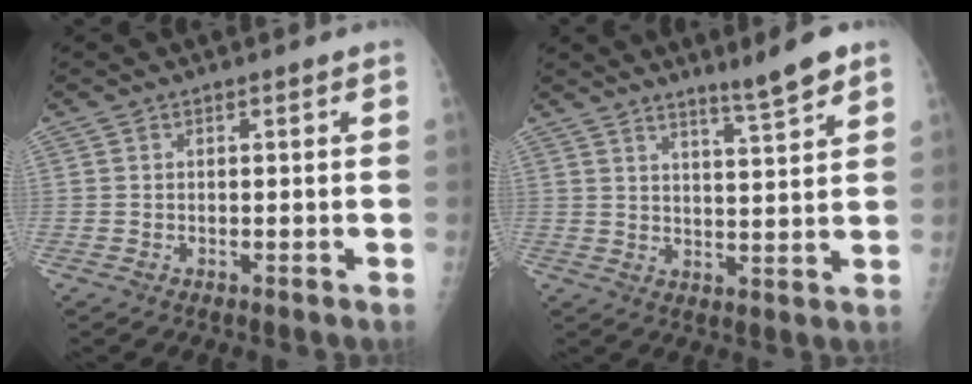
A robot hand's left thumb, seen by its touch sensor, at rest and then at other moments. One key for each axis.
{"total": 5.6, "fx": 4.3, "fy": -0.7, "fz": 3.4, "tx": -0.052, "ty": -0.040, "tz": 0.073}